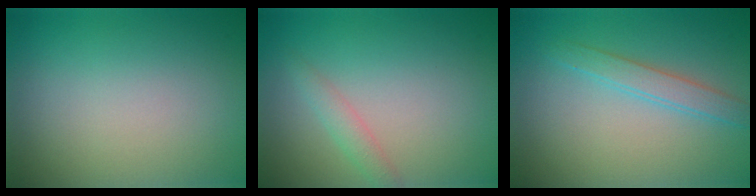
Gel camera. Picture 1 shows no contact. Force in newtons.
{"total": 1.5, "press": 1.5, "slide": 0.0}
{"total": 1.7, "press": 1.7, "slide": 0.1}